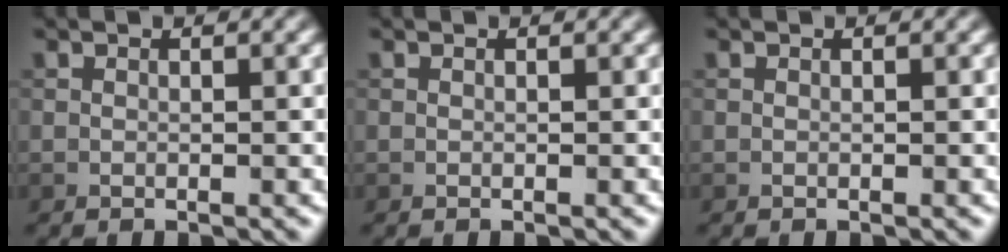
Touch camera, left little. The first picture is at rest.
{"total": 0.0}
{"total": 0.0}